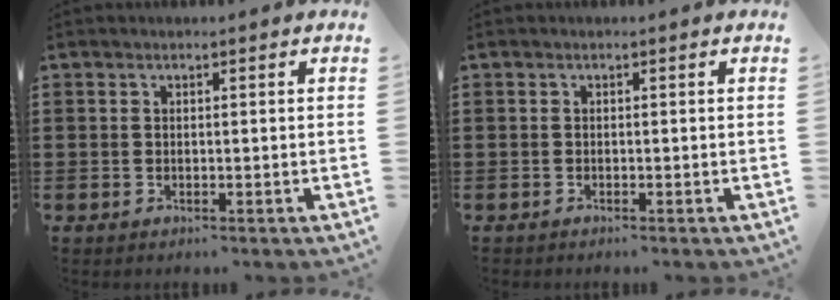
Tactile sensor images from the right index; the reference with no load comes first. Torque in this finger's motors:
{"motor_torque": [-1.51, 0.63, -1.05, -0.21]}